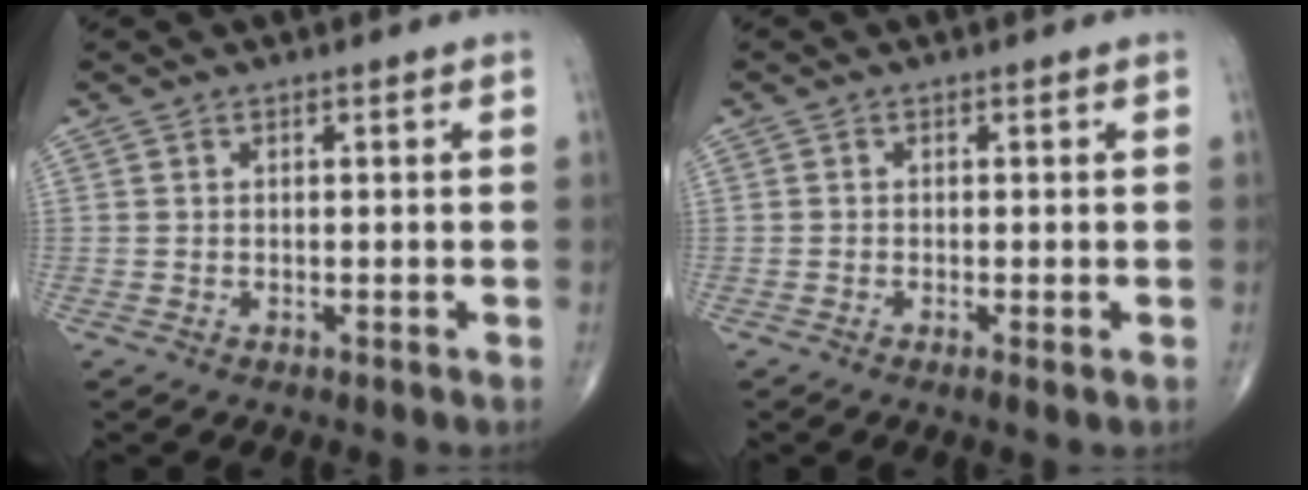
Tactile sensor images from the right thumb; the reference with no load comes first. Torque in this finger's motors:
{"motor_torque": [-0.25, -0.03, 0.00, 0.00, -0.03]}